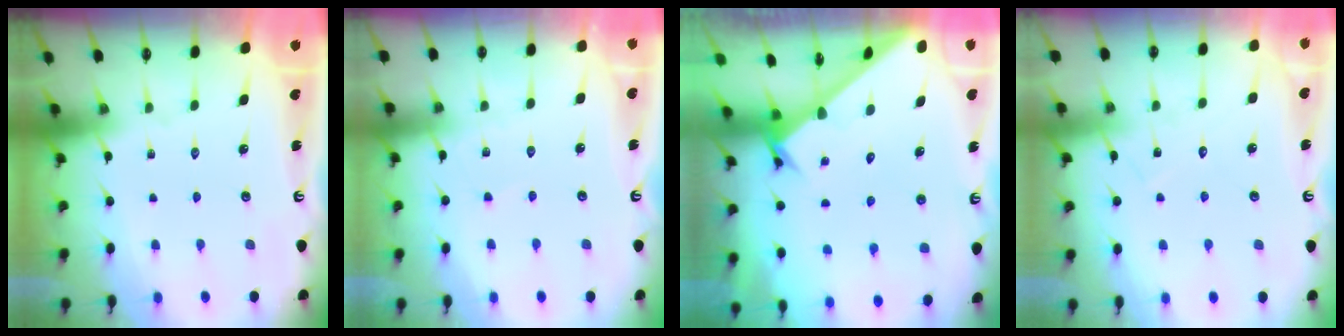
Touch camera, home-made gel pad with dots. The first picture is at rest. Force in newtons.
{"total": 4.8, "press": 4.8, "slide": 0.4}
{"total": 2.8, "press": 2.8, "slide": 0.3}
{"total": 7.6, "press": 7.6, "slide": 0.2}